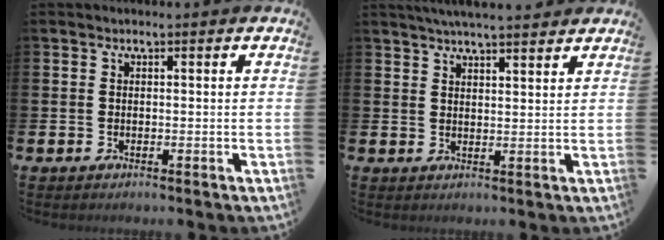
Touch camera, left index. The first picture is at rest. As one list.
[{"total": 4.3, "force": [4.1, 0.1, 1.1], "torque": [-0.025, -0.013, 0.074]}]